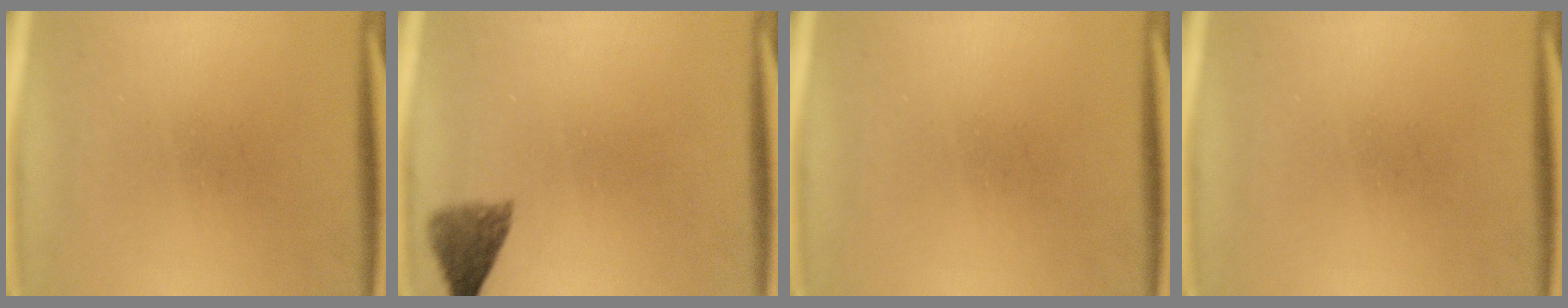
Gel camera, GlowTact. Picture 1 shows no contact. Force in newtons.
{"total": 3.7}
{"total": 0.0}
{"total": 0.0}